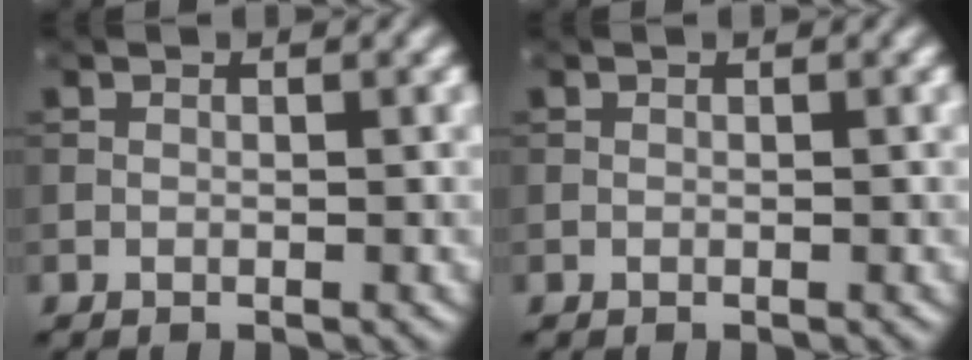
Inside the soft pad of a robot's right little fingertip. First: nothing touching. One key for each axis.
{"total": 0.0}